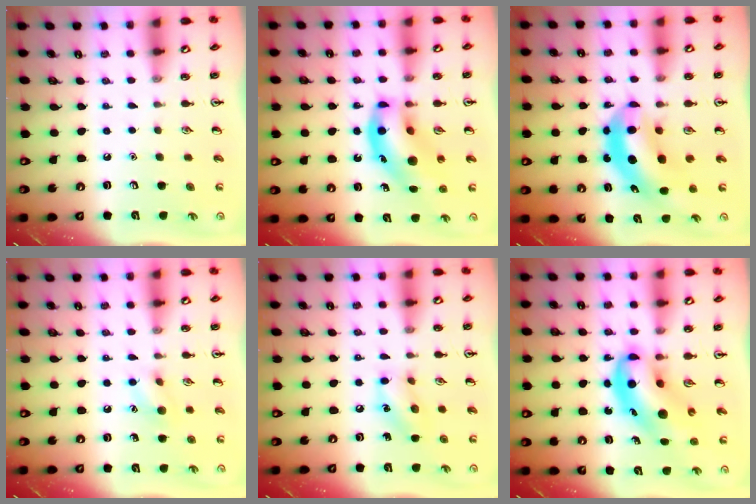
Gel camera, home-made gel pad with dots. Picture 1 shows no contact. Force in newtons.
{"total": 14.7, "press": 14.2, "slide": 4.0}
{"total": 7.5, "press": 7.2, "slide": 2.1}
{"total": 7.4, "press": 7.2, "slide": 1.5}
{"total": 9.6, "press": 9.5, "slide": 1.2}
{"total": 9.8, "press": 9.5, "slide": 2.4}